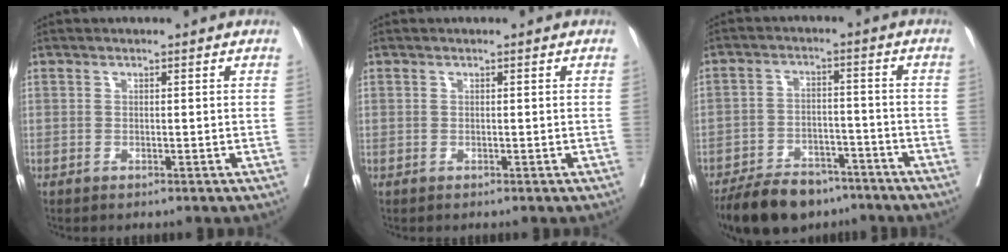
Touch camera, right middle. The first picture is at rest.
{"total": 0.0}
{"total": 12.5, "force": [-10.2, 5.3, 4.9], "torque": [-0.076, -0.002, -0.161]}